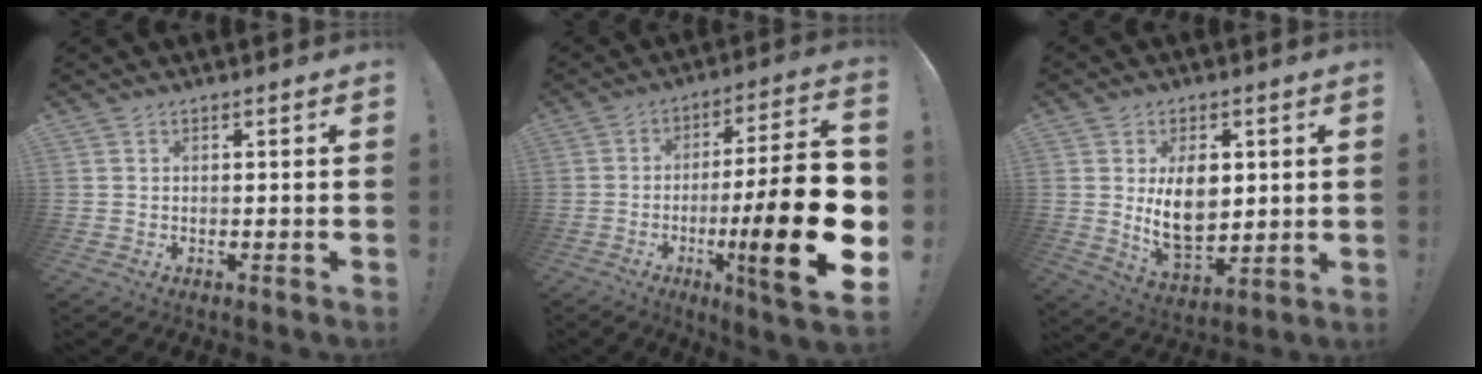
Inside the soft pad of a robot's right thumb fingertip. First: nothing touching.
{"total": 25.5, "force": [-6.1, 4.4, 24.4], "torque": [-0.387, 0.018, -0.098]}
{"total": 12.7, "force": [2.4, 8.2, 9.4], "torque": [-0.152, -0.022, 0.039]}